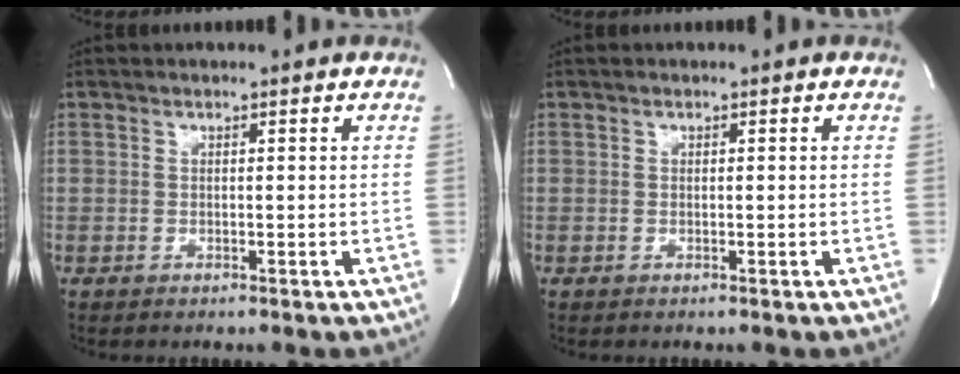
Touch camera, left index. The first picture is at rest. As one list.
[{"total": 0.0}]